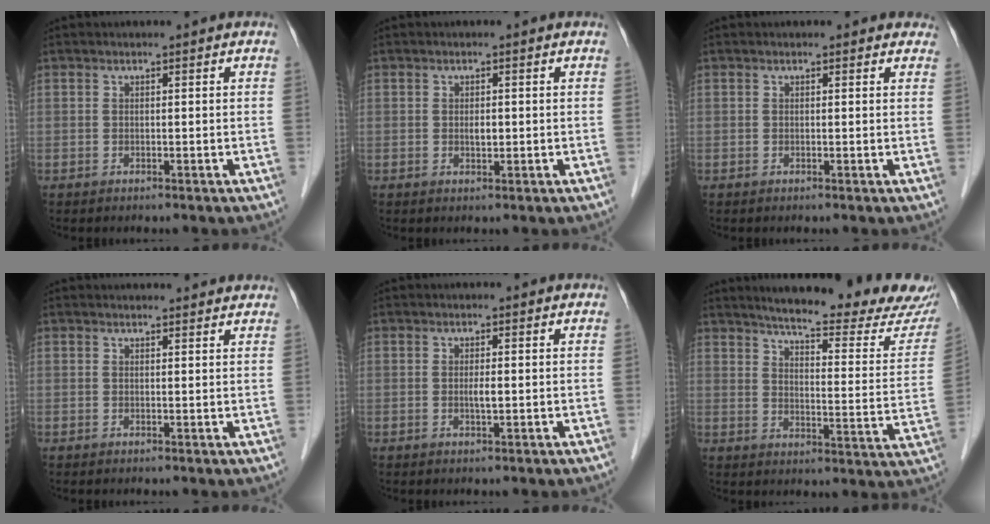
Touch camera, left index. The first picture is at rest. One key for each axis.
{"total": 1.3, "fx": -0.1, "fy": 0.6, "fz": 1.1, "tx": -0.019, "ty": -0.002, "tz": -0.001}
{"total": 1.6, "fx": 1.2, "fy": 0.9, "fz": 0.2, "tx": 0.006, "ty": -0.004, "tz": -0.003}
{"total": 6.0, "fx": 5.8, "fy": 1.0, "fz": 1.2, "tx": -0.008, "ty": 0.012, "tz": 0.053}
{"total": 1.3, "fx": -0.2, "fy": 0.2, "fz": 1.3, "tx": -0.026, "ty": -0.003, "tz": -0.003}
{"total": 21.7, "fx": 19.5, "fy": 1.8, "fz": 9.2, "tx": -0.121, "ty": -0.069, "tz": 0.234}